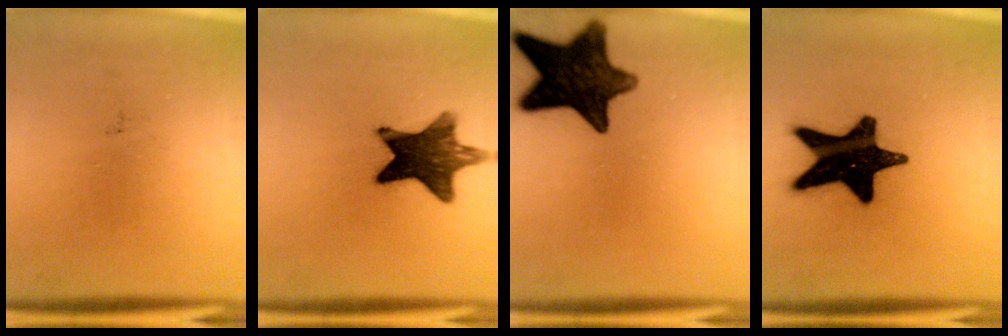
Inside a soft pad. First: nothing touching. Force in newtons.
{"total": 13.3}
{"total": 14.5}
{"total": 19.7}